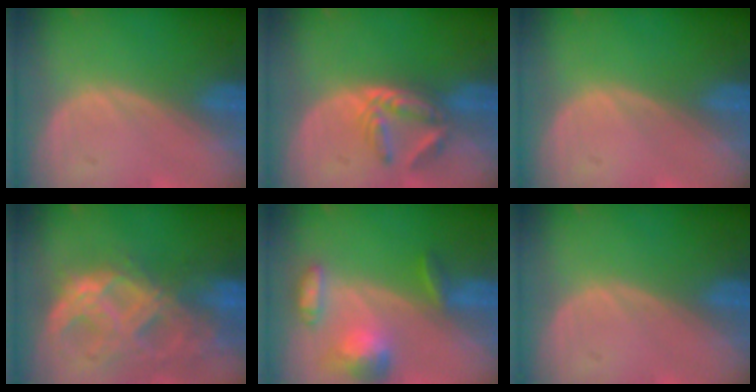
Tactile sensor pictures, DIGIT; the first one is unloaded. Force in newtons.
{"total": 5.9, "press": 4.9, "slide": 3.2}
{"total": 0.0}
{"total": 11.2, "press": 9.4, "slide": 6.1}
{"total": 7.1, "press": 6.5, "slide": 2.7}
{"total": 0.0}